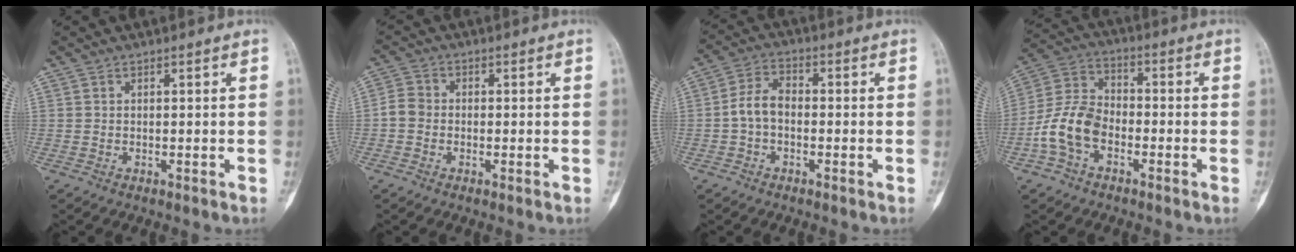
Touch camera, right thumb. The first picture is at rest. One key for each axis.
{"total": 3.4, "fx": -0.8, "fy": 2.9, "fz": 1.6, "tx": -0.023, "ty": 0.008, "tz": -0.023}
{"total": 5.7, "fx": -1.1, "fy": 3.9, "fz": 4.1, "tx": -0.065, "ty": 0.023, "tz": -0.032}
{"total": 10.4, "fx": -3.8, "fy": 6.7, "fz": 6.9, "tx": -0.136, "ty": 0.035, "tz": -0.082}